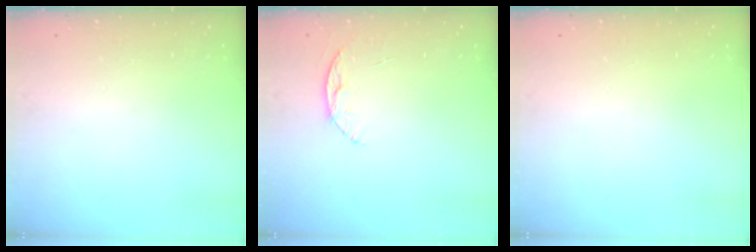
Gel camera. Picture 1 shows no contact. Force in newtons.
{"total": 5.6, "press": 5.6, "slide": 0.6}
{"total": 0.0}